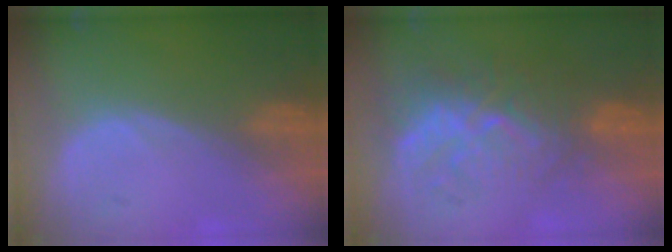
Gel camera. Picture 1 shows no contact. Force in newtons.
{"total": 9.6, "press": 8.6, "slide": 4.4}